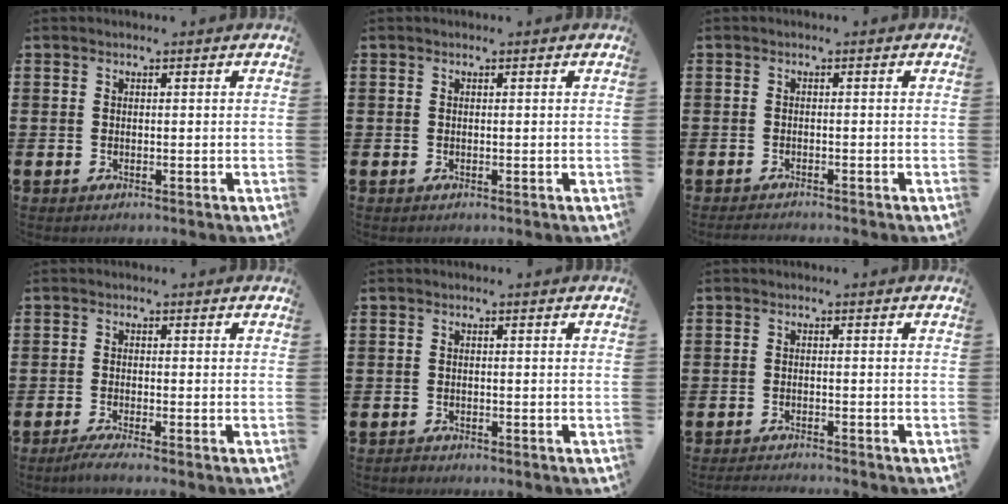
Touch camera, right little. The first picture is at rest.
{"total": 0.0}
{"total": 0.9, "force": [-0.9, 0.0, 0.3], "torque": [-0.004, -0.001, -0.018]}
{"total": 1.5, "force": [-1.0, 0.0, 1.1], "torque": [-0.018, -0.001, -0.019]}
{"total": 0.6, "force": [-0.5, 0.2, 0.0], "torque": [-0.001, -0.001, -0.012]}
{"total": 1.3, "force": [-1.3, -0.1, 0.3], "torque": [-0.005, 0.001, -0.026]}